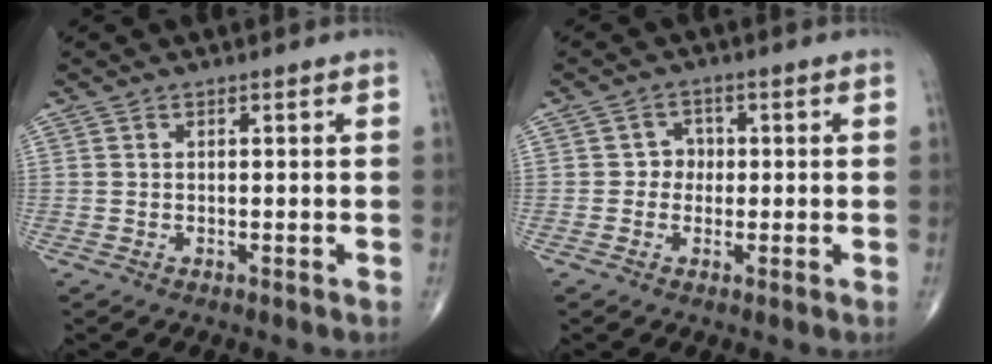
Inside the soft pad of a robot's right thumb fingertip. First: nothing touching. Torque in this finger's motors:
{"motor_torque": [-0.13, -0.01, 0.27, -0.08, -0.01]}